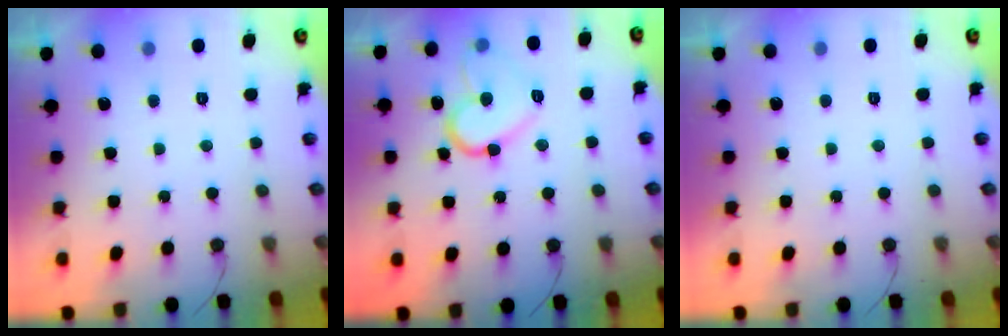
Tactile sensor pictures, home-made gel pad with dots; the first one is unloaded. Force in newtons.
{"total": 12.4, "press": 12.4, "slide": 0.8}
{"total": 1.7, "press": 1.6, "slide": 0.1}